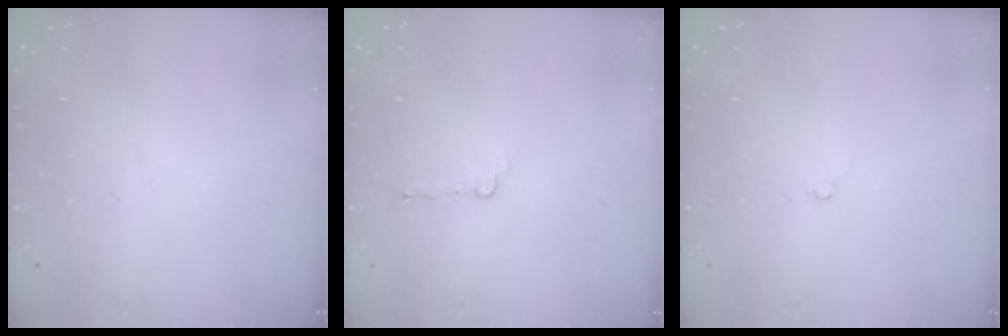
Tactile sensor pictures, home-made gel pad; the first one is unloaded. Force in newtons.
{"total": 3.1, "press": 3.0, "slide": 0.4}
{"total": 2.6, "press": 2.6, "slide": 0.3}